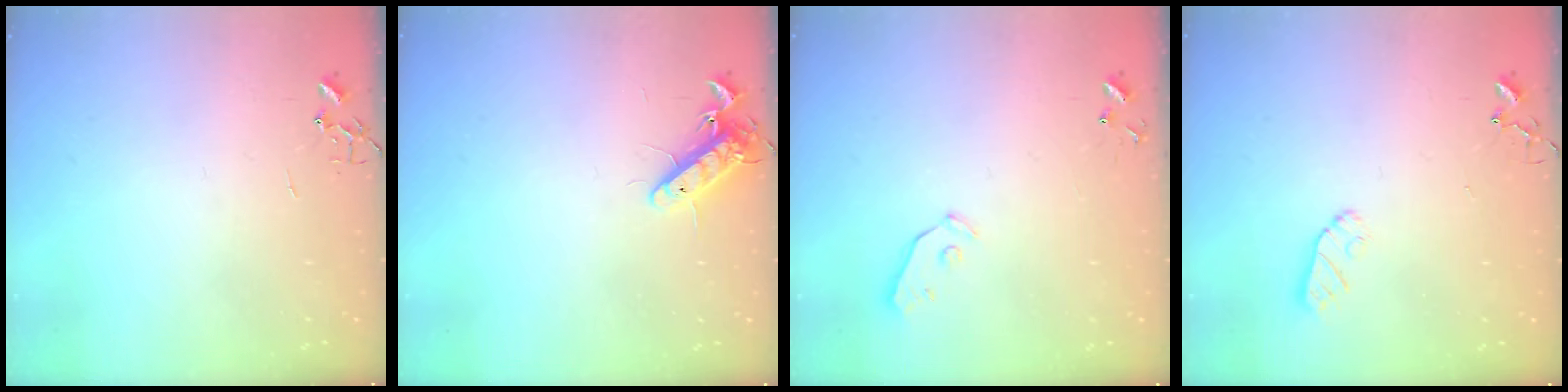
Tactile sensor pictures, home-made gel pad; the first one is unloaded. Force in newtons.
{"total": 10.7, "press": 10.5, "slide": 1.9}
{"total": 3.9, "press": 3.9, "slide": 0.3}
{"total": 6.5, "press": 6.5, "slide": 0.3}